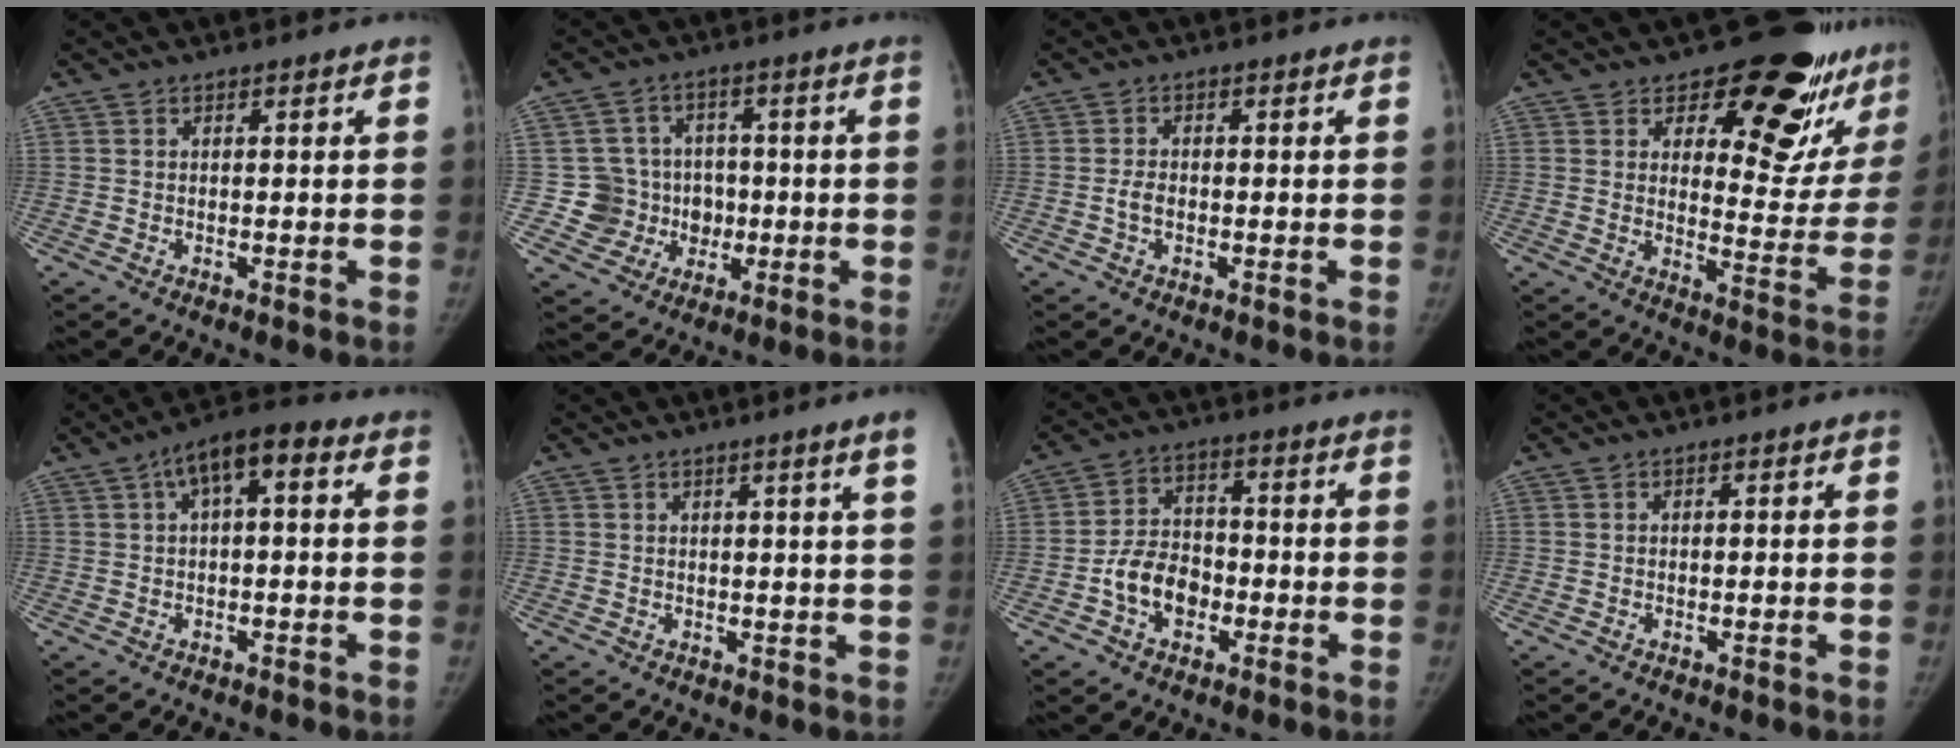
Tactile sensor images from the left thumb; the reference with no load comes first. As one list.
[{"total": 9.5, "force": [-1.0, 9.4, 1.5], "torque": [0.026, 0.022, -0.010]}, {"total": 2.5, "force": [-0.8, 1.8, 1.6], "torque": [-0.025, 0.009, -0.016]}, {"total": 20.1, "force": [14.7, 8.9, 10.5], "torque": [-0.078, -0.111, 0.181]}, {"total": 7.7, "force": [1.9, 3.3, 6.7], "torque": [-0.100, 0.030, 0.019]}, {"total": 3.6, "force": [2.2, -1.0, 2.7], "torque": [-0.037, -0.014, 0.030]}, {"total": 9.3, "force": [-3.0, 7.0, 5.3], "torque": [-0.066, 0.029, -0.057]}, {"total": 0.0}]